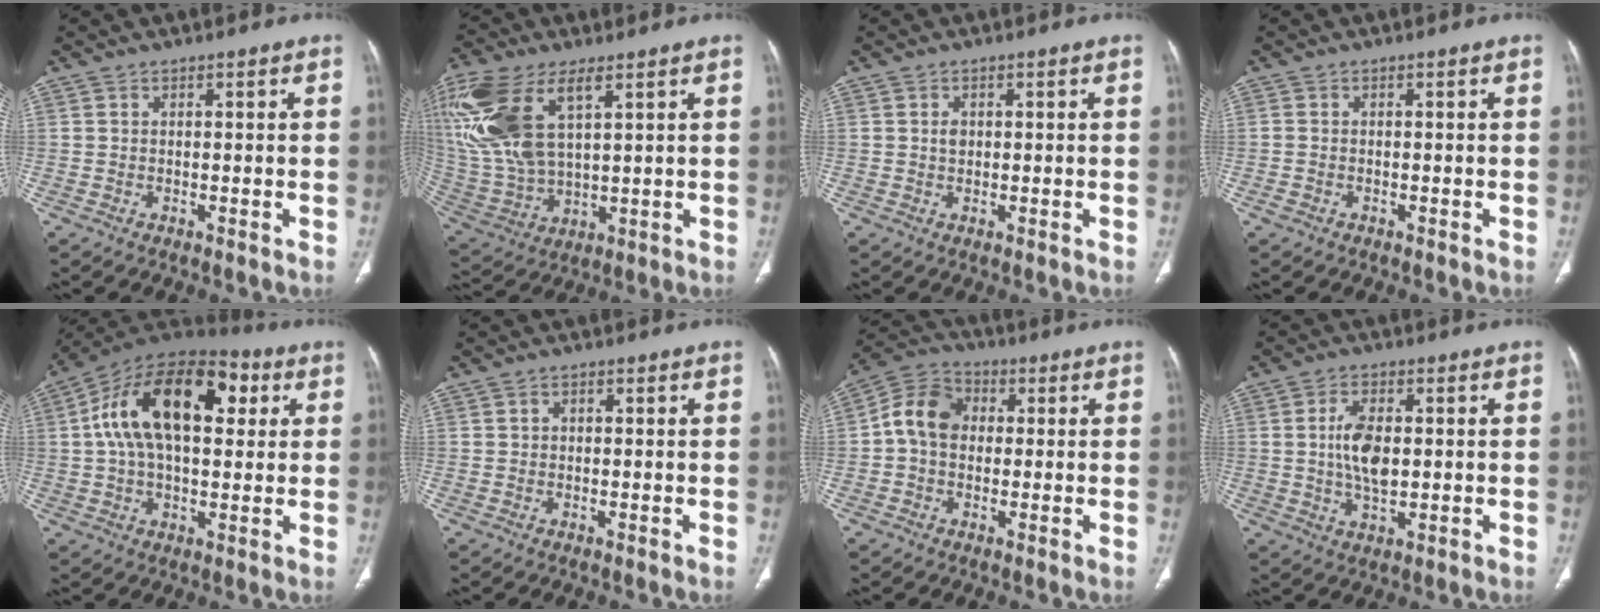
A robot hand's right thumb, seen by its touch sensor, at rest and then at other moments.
{"total": 20.7, "force": [8.3, 10.0, 16.2], "torque": [-0.372, -0.016, 0.168]}
{"total": 1.3, "force": [0.2, 1.0, 0.7], "torque": [-0.009, 0.001, 0.004]}
{"total": 1.0, "force": [-0.5, 0.8, 0.3], "torque": [-0.014, 0.005, -0.009]}
{"total": 22.1, "force": [5.2, 12.1, 17.7], "torque": [-0.289, 0.033, 0.076]}
{"total": 0.9, "force": [0.1, 0.7, 0.5], "torque": [-0.003, 0.003, -0.001]}
{"total": 9.1, "force": [0.4, 7.1, 5.6], "torque": [-0.091, 0.028, -0.005]}
{"total": 7.7, "force": [0.5, 4.1, 6.5], "torque": [-0.120, -0.001, 0.010]}